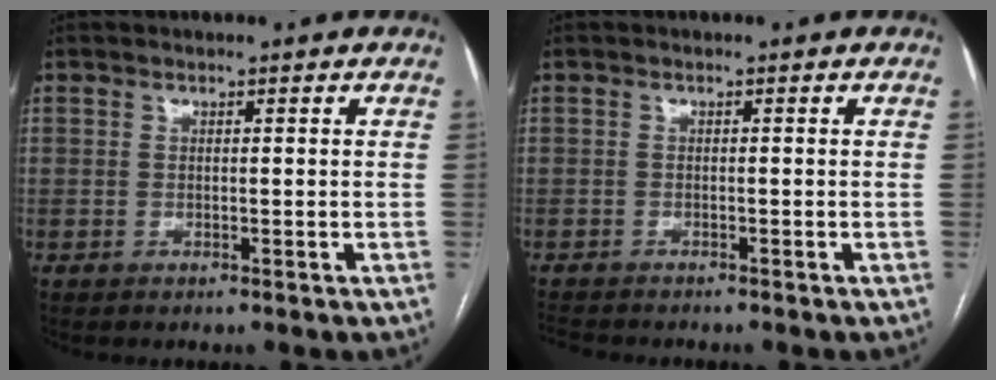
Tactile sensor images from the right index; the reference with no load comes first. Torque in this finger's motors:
{"motor_torque": [-2.14, 0.00, -1.05, -0.21]}